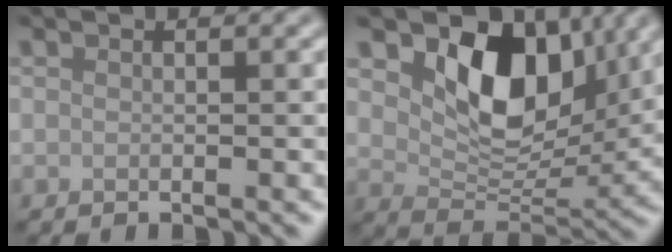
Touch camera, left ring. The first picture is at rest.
{"total": 8.9, "force": [3.3, 5.7, 6.0], "torque": [-0.092, -0.020, 0.062]}